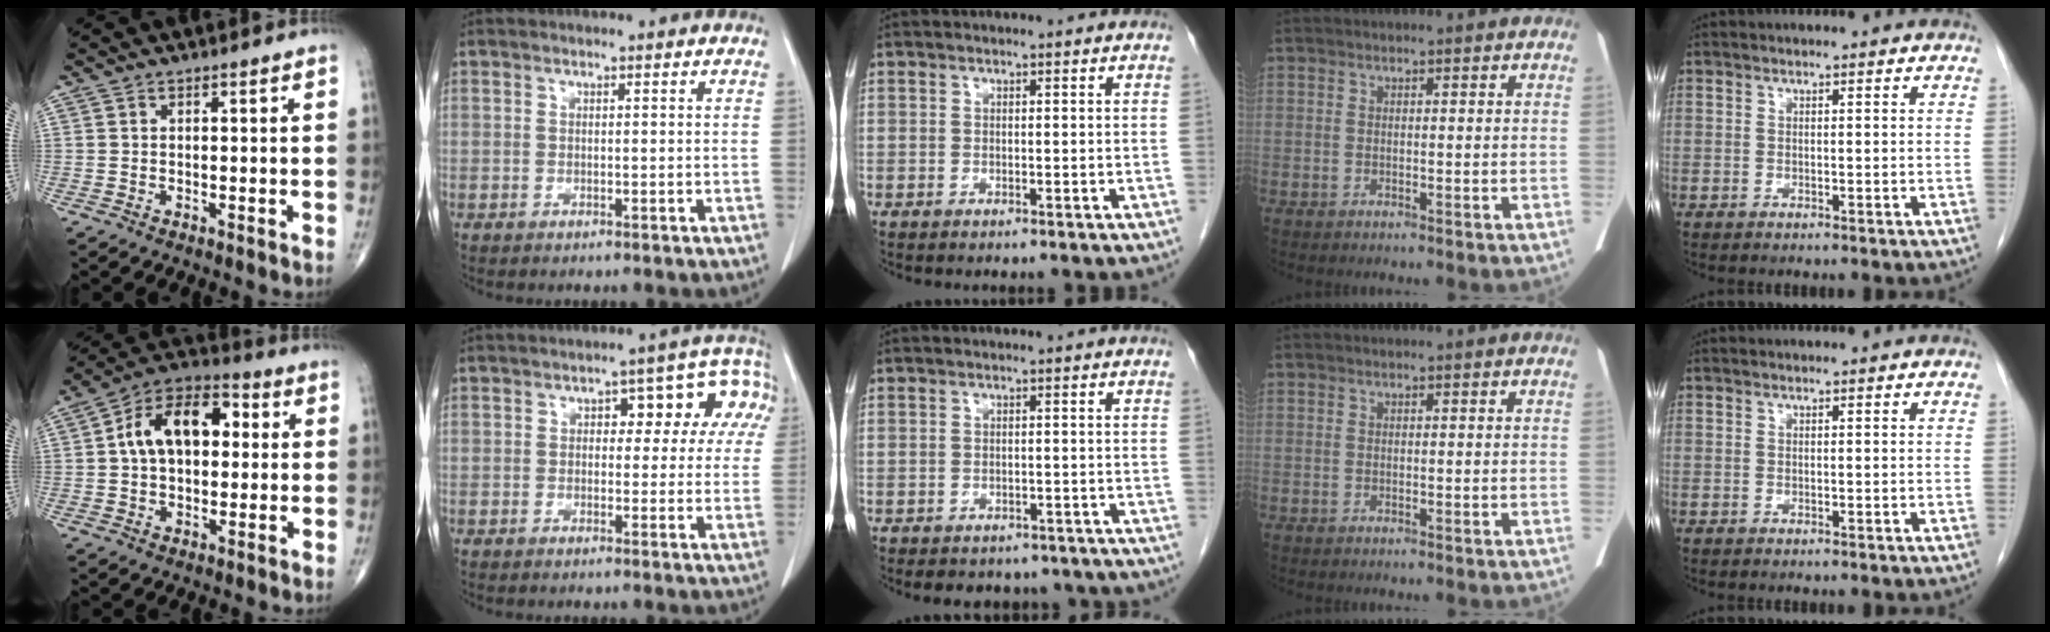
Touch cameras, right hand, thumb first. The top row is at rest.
{"thumb": {"total": 14.7, "force": [2.1, 9.0, 11.4], "torque": [-0.171, 0.033, 0.024]}, "index": {"total": 9.9, "force": [3.3, 5.2, 7.8], "torque": [-0.076, 0.038, 0.036]}, "middle": {"total": 9.8, "force": [-8.2, 4.5, 2.8], "torque": [-0.038, 0.001, -0.085]}}